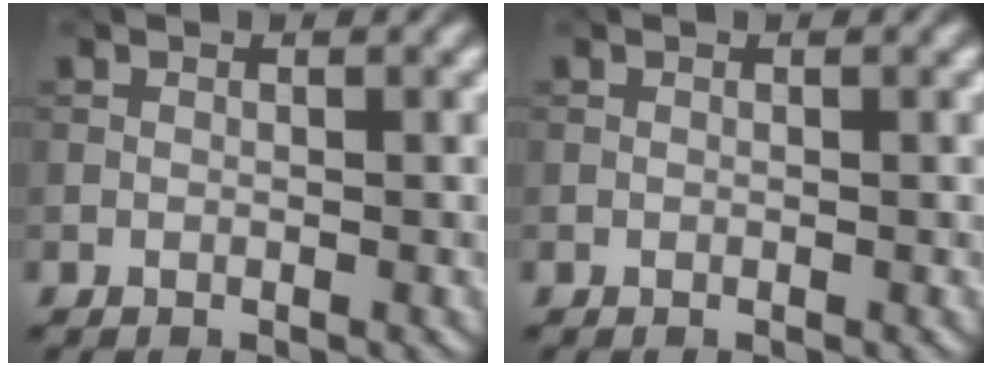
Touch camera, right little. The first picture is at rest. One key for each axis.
{"total": 0.0}